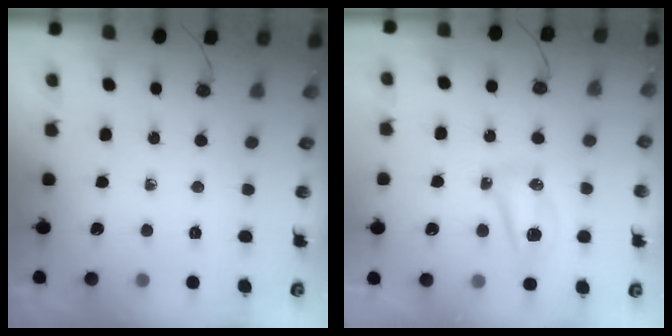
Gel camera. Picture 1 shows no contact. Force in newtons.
{"total": 13.5, "press": 9.4, "slide": 9.7}